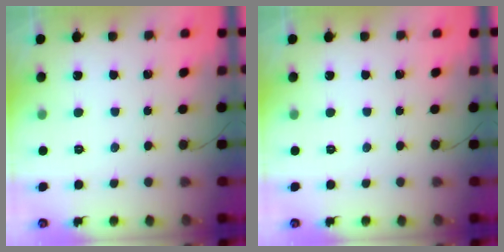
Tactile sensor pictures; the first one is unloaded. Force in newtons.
{"total": 0.0}